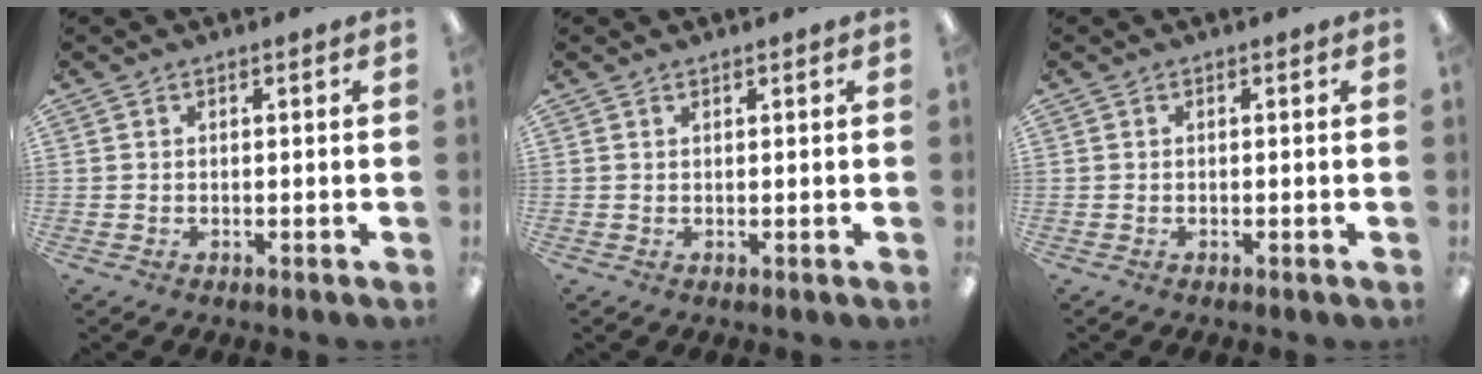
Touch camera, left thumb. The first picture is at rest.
{"total": 0.7, "force": [0.6, 0.2, 0.0], "torque": [0.000, -0.001, 0.012]}
{"total": 0.0}